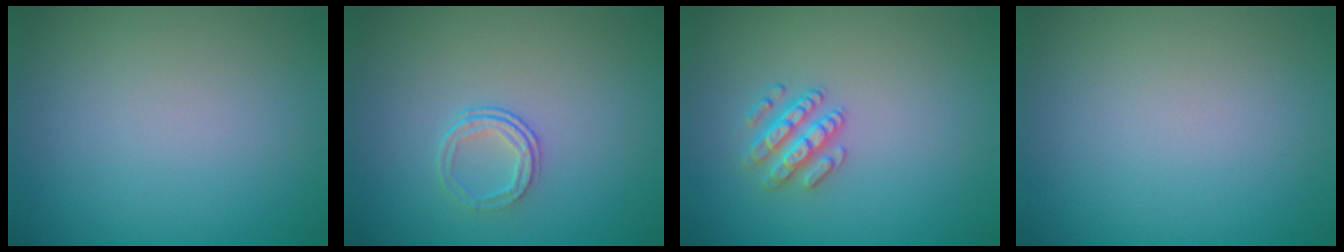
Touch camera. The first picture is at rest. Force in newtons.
{"total": 1.7, "press": 1.1, "slide": 1.4}
{"total": 2.5, "press": 2.5, "slide": 0.4}
{"total": 0.0}